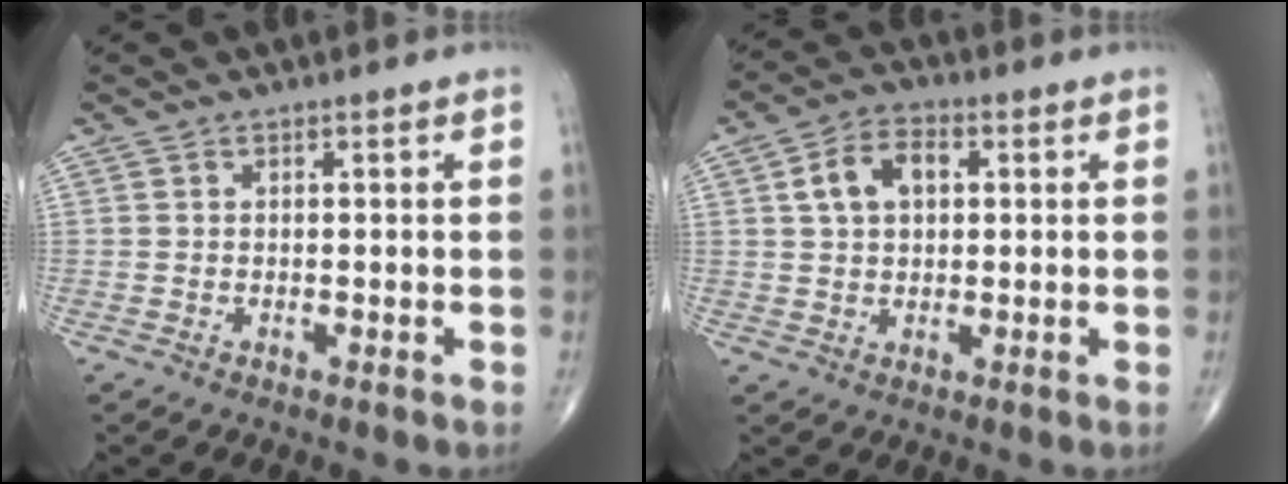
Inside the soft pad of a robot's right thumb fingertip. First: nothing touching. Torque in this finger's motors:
{"motor_torque": [-0.09, 0.11, 0.42, -0.01, 0.07]}